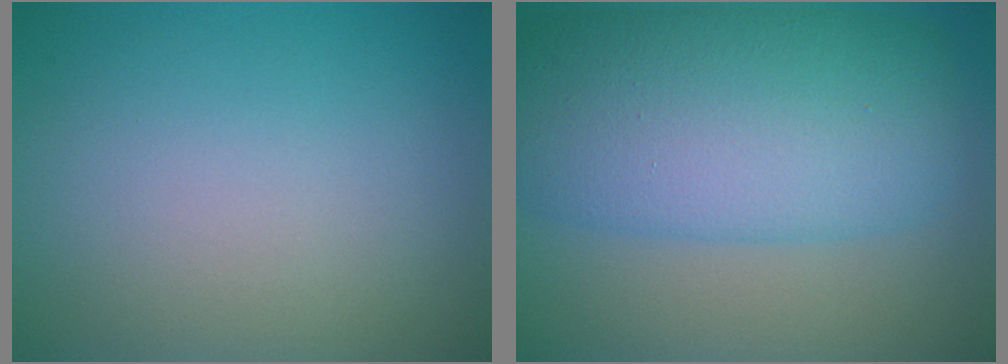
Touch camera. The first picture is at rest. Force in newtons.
{"total": 11.0, "press": 11.0, "slide": 0.2}